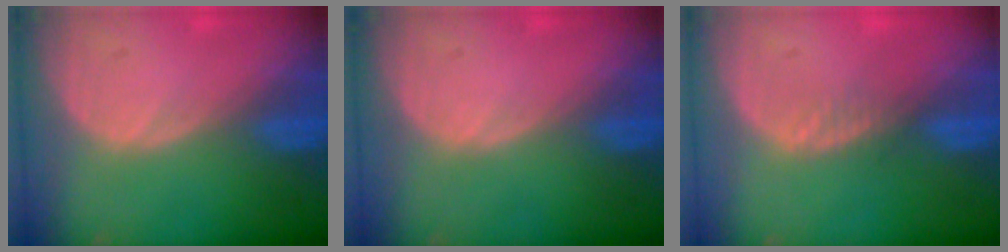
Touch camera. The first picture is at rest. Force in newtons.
{"total": 0.0}
{"total": 1.4, "press": 1.3, "slide": 0.2}